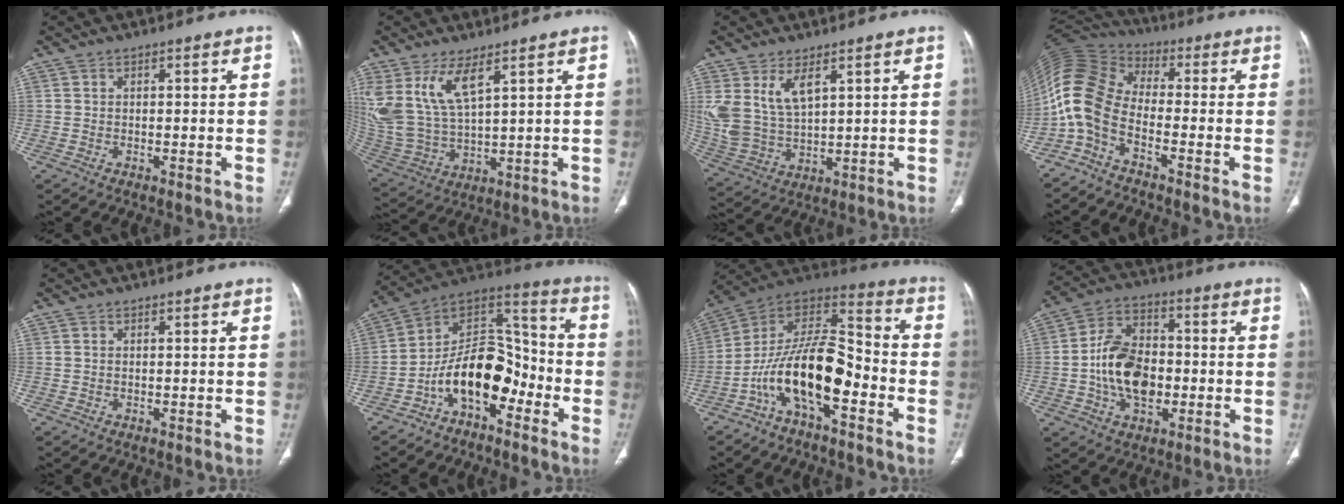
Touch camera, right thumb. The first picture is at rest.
{"total": 13.0, "force": [6.6, 5.5, 9.8], "torque": [-0.210, -0.027, 0.152]}
{"total": 10.7, "force": [4.8, 5.8, 7.6], "torque": [-0.154, -0.015, 0.112]}
{"total": 11.1, "force": [-3.8, 6.4, 8.2], "torque": [-0.180, 0.059, -0.093]}
{"total": 0.0}
{"total": 16.0, "force": [-6.8, 9.3, 11.0], "torque": [-0.150, 0.094, -0.128]}
{"total": 17.6, "force": [-6.8, 7.7, 14.2], "torque": [-0.234, 0.082, -0.123]}
{"total": 14.2, "force": [-2.0, 9.5, 10.4], "torque": [-0.164, 0.026, -0.038]}